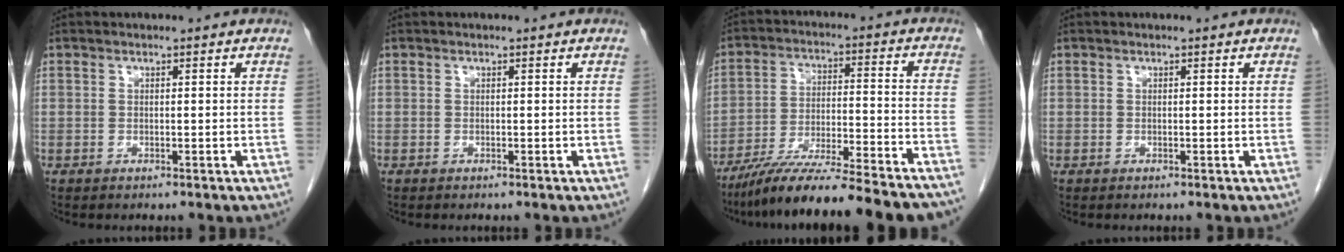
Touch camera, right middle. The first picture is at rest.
{"total": 0.0}
{"total": 22.4, "force": [-19.4, 0.8, 11.1], "torque": [-0.148, -0.021, -0.296]}
{"total": 0.0}